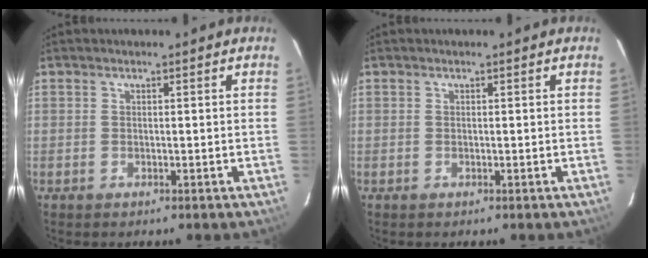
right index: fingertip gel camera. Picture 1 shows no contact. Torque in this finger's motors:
{"motor_torque": [0.00, 0.00, 0.02, 0.00]}